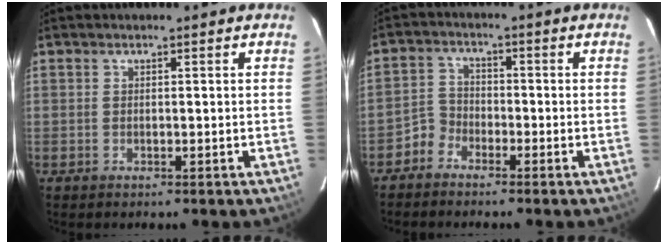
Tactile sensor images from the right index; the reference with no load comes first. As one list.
[{"total": 3.7, "force": [-2.8, 2.5, 0.2], "torque": [-0.002, 0.016, -0.059]}]